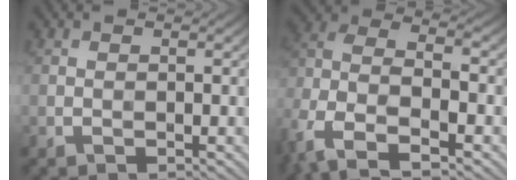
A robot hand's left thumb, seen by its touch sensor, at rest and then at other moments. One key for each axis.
{"total": 10.1, "fx": -5.8, "fy": 4.5, "fz": 6.9, "tx": -0.156, "ty": -0.010, "tz": -0.127}